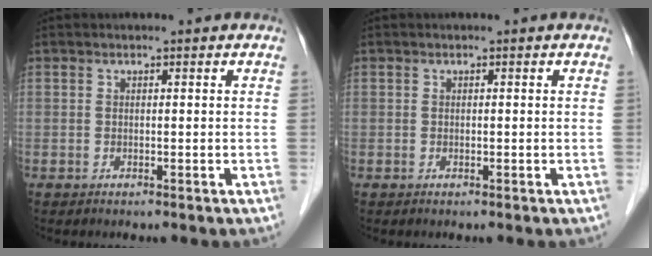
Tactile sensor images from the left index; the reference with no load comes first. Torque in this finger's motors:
{"motor_torque": [-0.04, 0.08, 0.00, -0.01]}